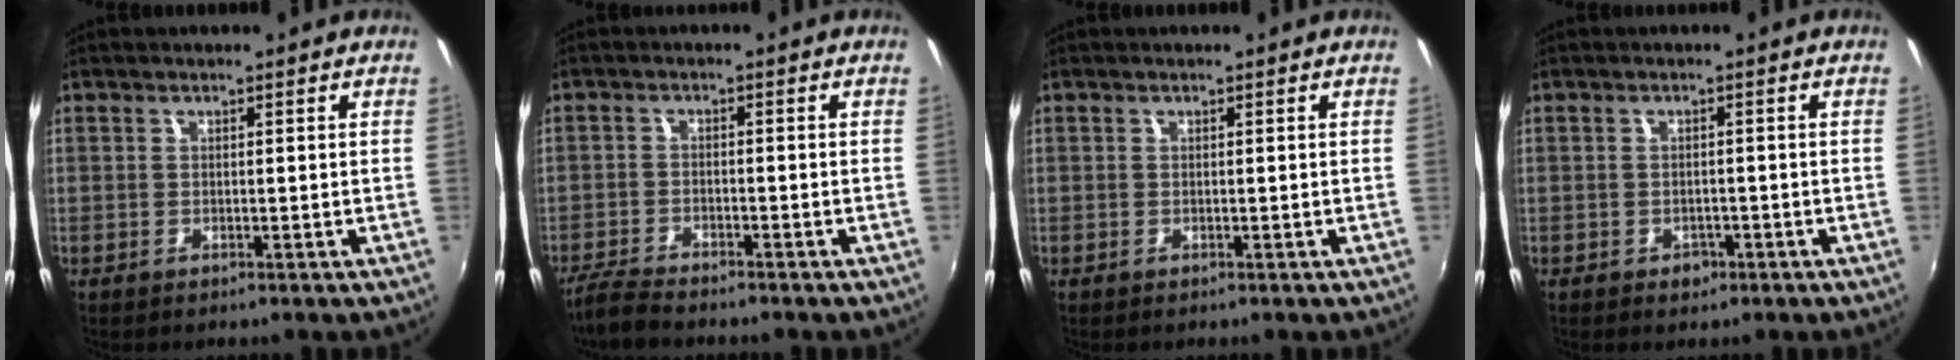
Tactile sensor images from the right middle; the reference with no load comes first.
{"total": 4.5, "force": [-4.3, 0.6, 1.4], "torque": [-0.049, -0.015, -0.086]}
{"total": 0.0}
{"total": 2.2, "force": [-1.1, 1.7, 0.8], "torque": [-0.016, -0.002, -0.014]}